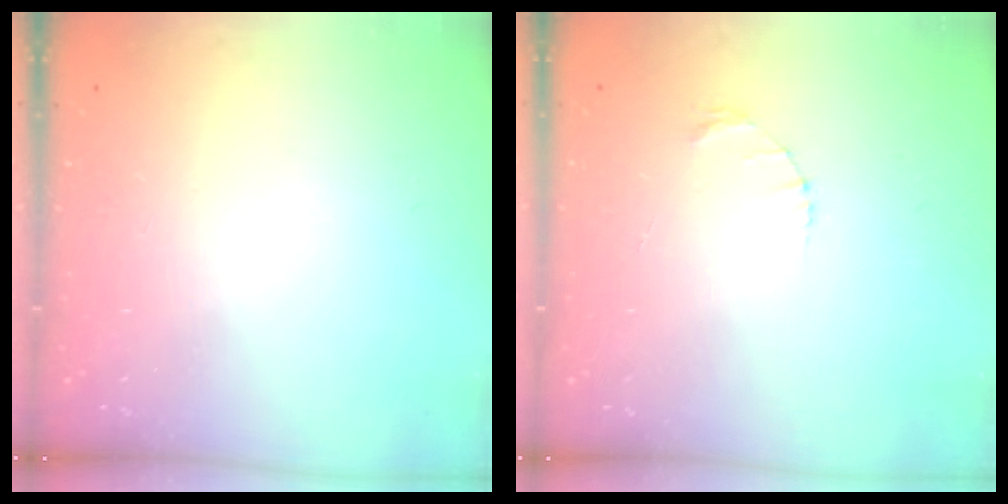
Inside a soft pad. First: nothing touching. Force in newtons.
{"total": 1.4, "press": 1.4, "slide": 0.2}